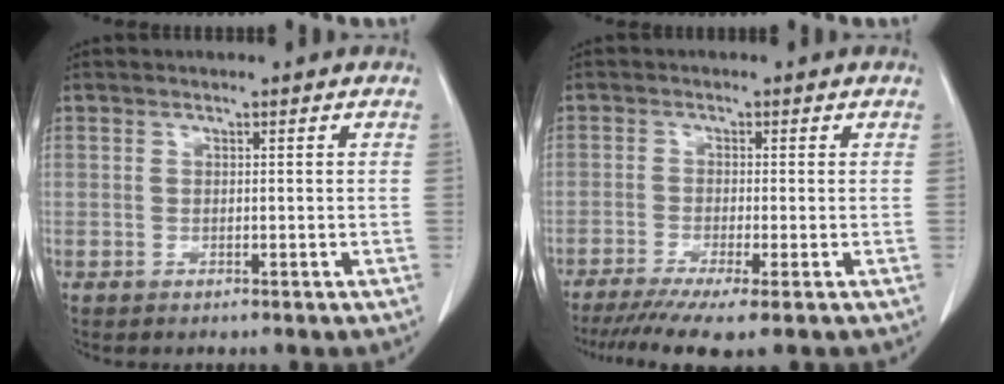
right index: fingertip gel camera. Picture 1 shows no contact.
{"total": 7.6, "force": [-5.3, 0.3, 5.4], "torque": [-0.088, -0.015, -0.088]}